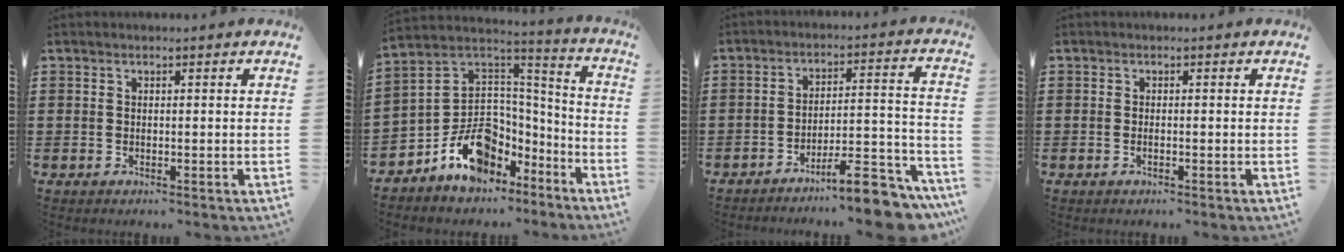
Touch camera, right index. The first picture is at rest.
{"total": 11.9, "force": [-5.8, 8.9, 5.4], "torque": [-0.129, 0.007, -0.100]}
{"total": 10.3, "force": [-8.7, 1.6, 5.3], "torque": [-0.066, 0.032, -0.159]}
{"total": 0.6, "force": [-0.3, 0.1, 0.5], "torque": [-0.010, -0.003, -0.004]}